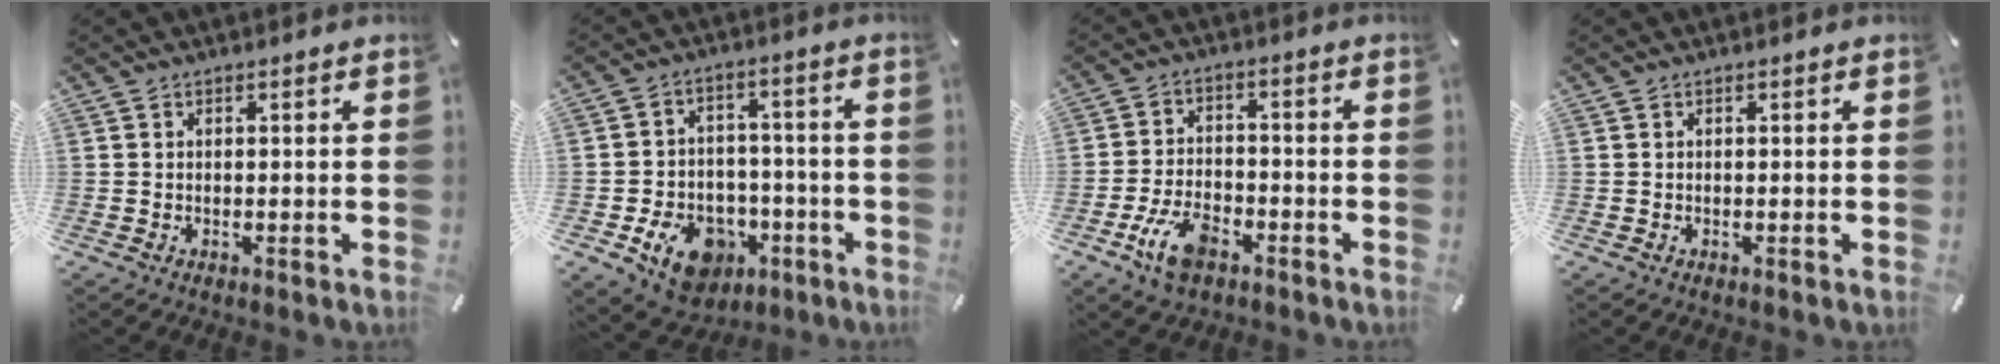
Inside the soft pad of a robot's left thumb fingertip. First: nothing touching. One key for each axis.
{"total": 11.6, "fx": -5.1, "fy": 8.9, "fz": 5.4, "tx": -0.081, "ty": 0.033, "tz": -0.083}
{"total": 9.2, "fx": -4.9, "fy": 5.1, "fz": 5.9, "tx": -0.133, "ty": 0.013, "tz": -0.090}
{"total": 0.0}